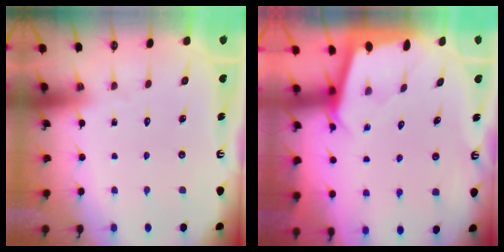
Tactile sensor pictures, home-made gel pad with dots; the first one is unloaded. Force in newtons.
{"total": 2.0, "press": 2.0, "slide": 0.3}